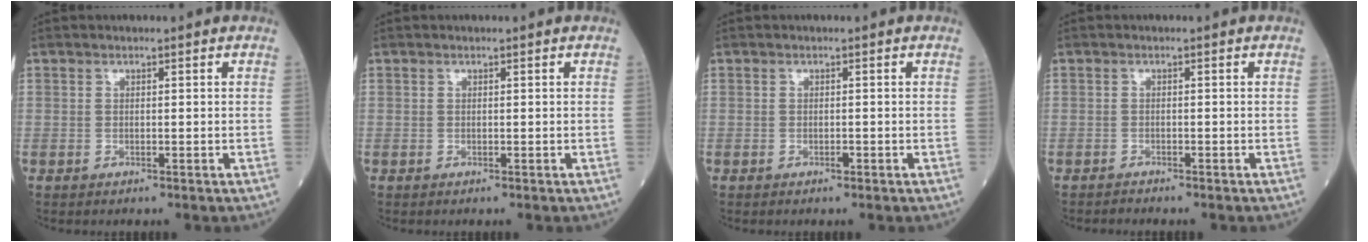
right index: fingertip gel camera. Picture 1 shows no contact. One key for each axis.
{"total": 0.0}
{"total": 0.6, "fx": -0.3, "fy": 0.1, "fz": 0.5, "tx": -0.011, "ty": 0.000, "tz": -0.004}
{"total": 0.8, "fx": -0.8, "fy": 0.0, "fz": -0.1, "tx": -0.002, "ty": -0.003, "tz": -0.013}